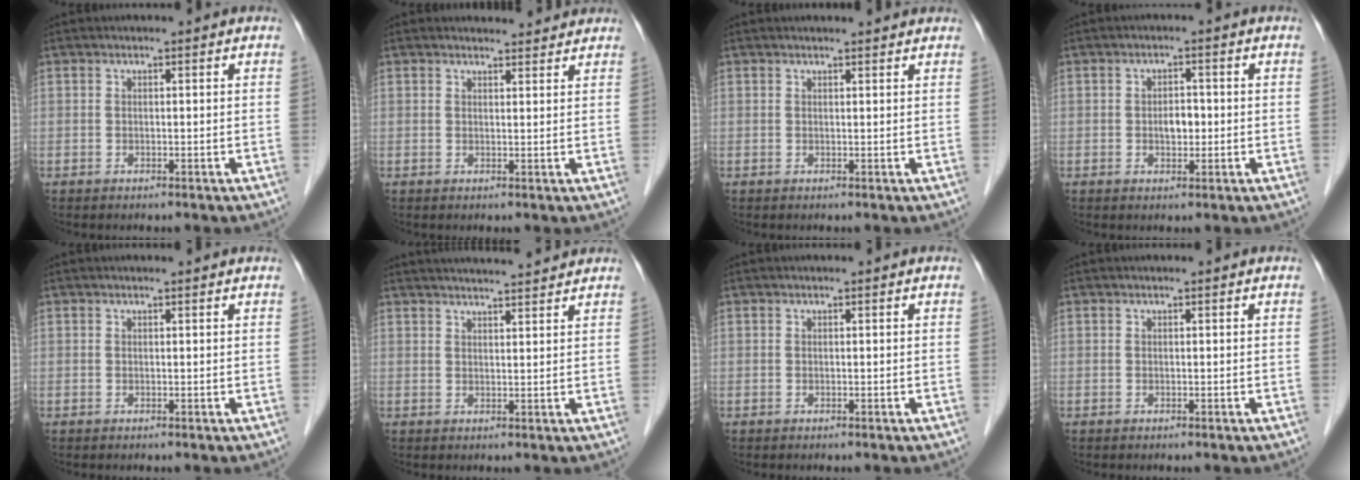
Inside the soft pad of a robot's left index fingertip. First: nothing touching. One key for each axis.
{"total": 3.6, "fx": 3.5, "fy": 0.8, "fz": 0.3, "tx": -0.008, "ty": 0.008, "tz": 0.040}
{"total": 3.3, "fx": 3.2, "fy": 0.4, "fz": 0.8, "tx": -0.014, "ty": 0.013, "tz": 0.035}
{"total": 2.5, "fx": -0.3, "fy": 1.5, "fz": 2.0, "tx": -0.033, "ty": 0.004, "tz": -0.003}
{"total": 0.9, "fx": 0.8, "fy": 0.0, "fz": 0.2, "tx": -0.011, "ty": 0.004, "tz": 0.009}
{"total": 9.2, "fx": 8.7, "fy": 0.2, "fz": 3.0, "tx": -0.046, "ty": 0.023, "tz": 0.114}
{"total": 0.0}
{"total": 0.0}